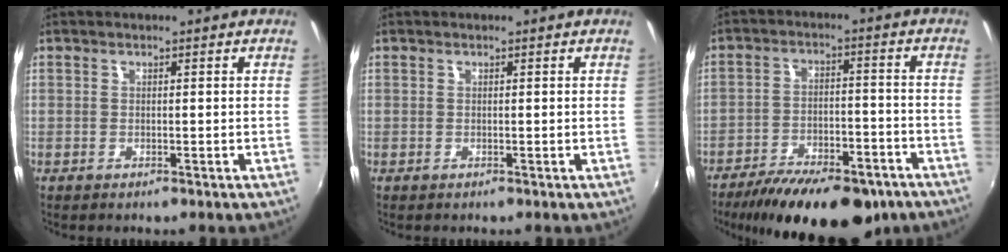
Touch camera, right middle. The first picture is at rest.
{"total": 0.0}
{"total": 20.3, "force": [-14.9, 7.5, 11.6], "torque": [-0.210, -0.030, -0.209]}